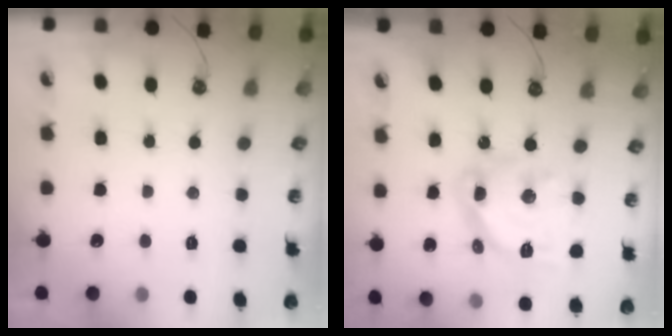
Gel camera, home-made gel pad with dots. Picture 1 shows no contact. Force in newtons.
{"total": 16.9, "press": 16.8, "slide": 1.9}